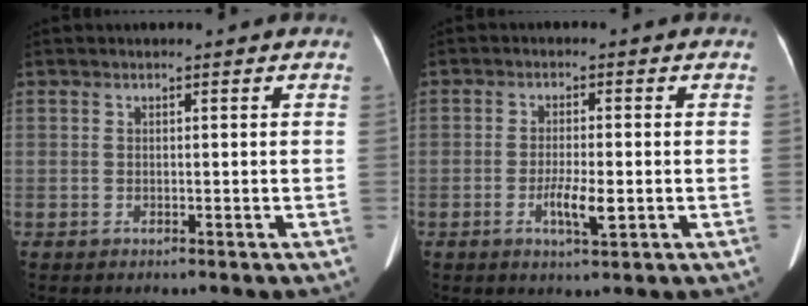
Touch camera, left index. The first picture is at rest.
{"total": 4.1, "force": [-1.2, 0.8, 3.9], "torque": [-0.075, -0.004, -0.018]}